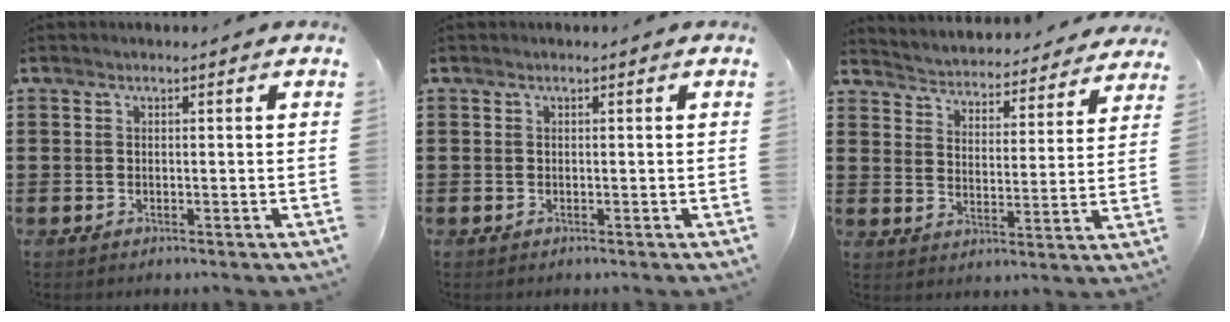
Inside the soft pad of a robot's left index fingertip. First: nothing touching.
{"total": 0.0}
{"total": 3.3, "force": [3.3, -0.1, -0.3], "torque": [-0.018, -0.036, 0.048]}